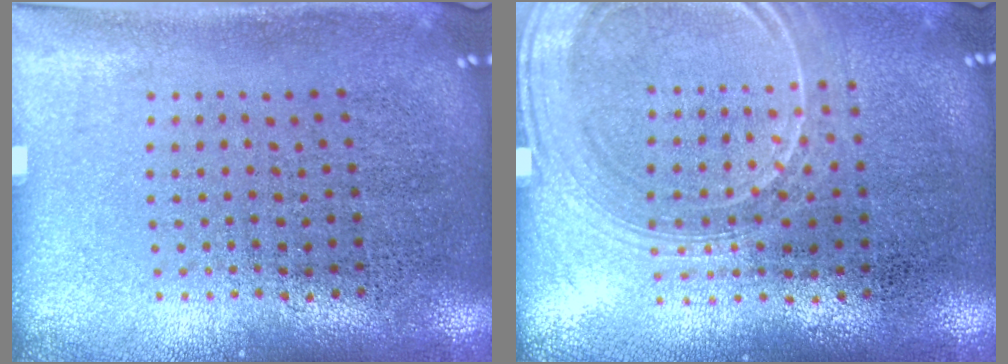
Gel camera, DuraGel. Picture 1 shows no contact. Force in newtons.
{"total": 1.8, "press": 1.7, "slide": 0.6}